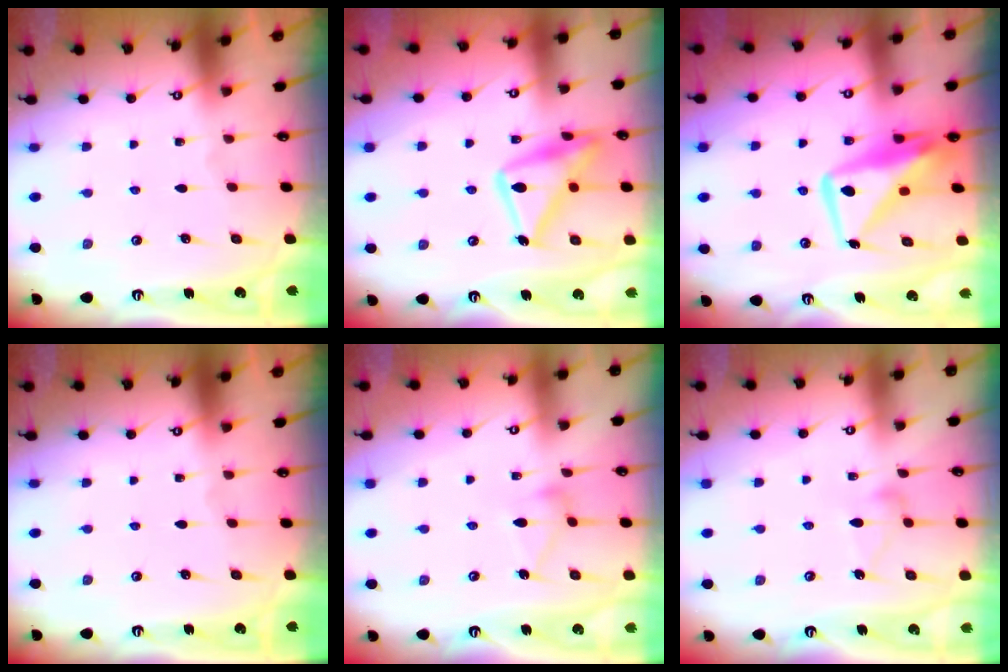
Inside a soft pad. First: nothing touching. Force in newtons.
{"total": 17.8, "press": 17.7, "slide": 1.1}
{"total": 12.8, "press": 12.7, "slide": 1.0}
{"total": 0.0}
{"total": 8.1, "press": 8.1, "slide": 0.4}
{"total": 9.8, "press": 9.8, "slide": 0.2}